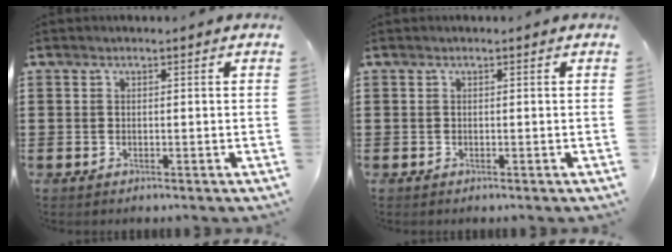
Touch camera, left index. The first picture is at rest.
{"total": 0.0}